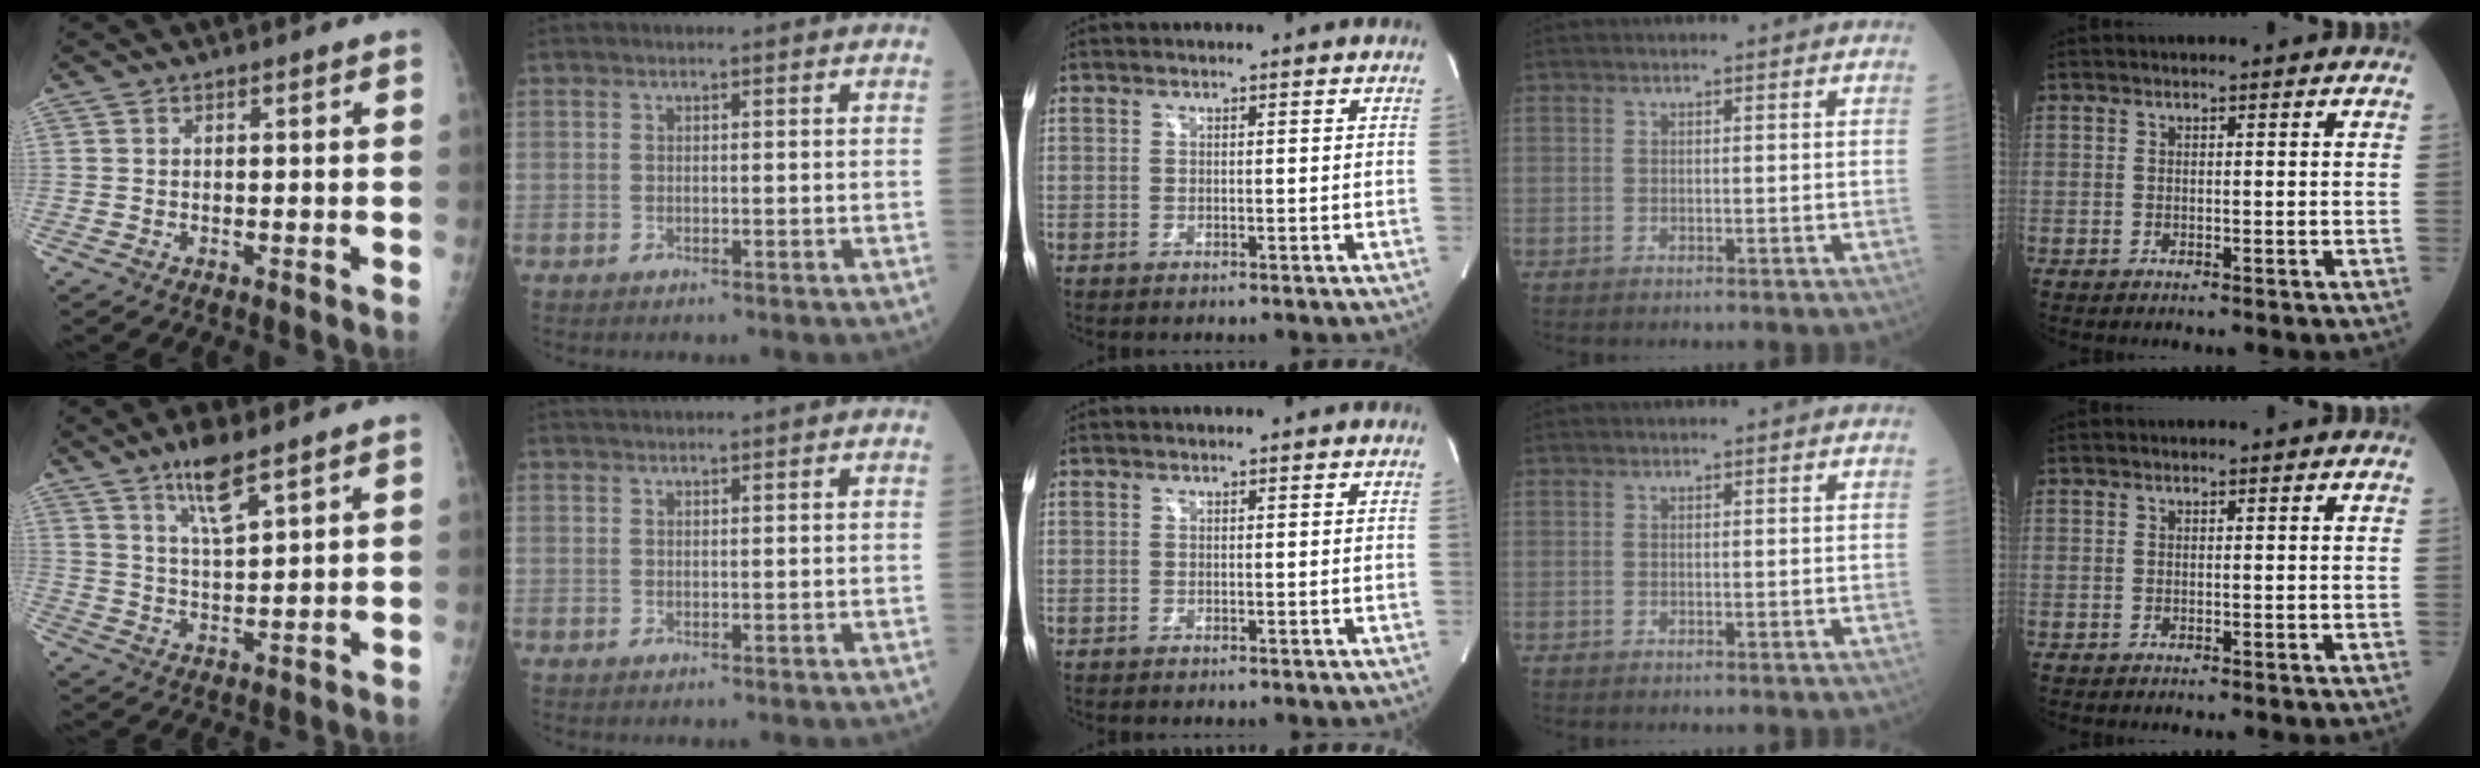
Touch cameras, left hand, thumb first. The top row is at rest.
{"thumb": {"total": 7.4, "force": [4.8, 1.6, 5.4], "torque": [-0.096, -0.028, 0.092]}, "index": {"total": 2.8, "force": [2.6, -0.3, 0.9], "torque": [-0.009, 0.026, 0.045]}}